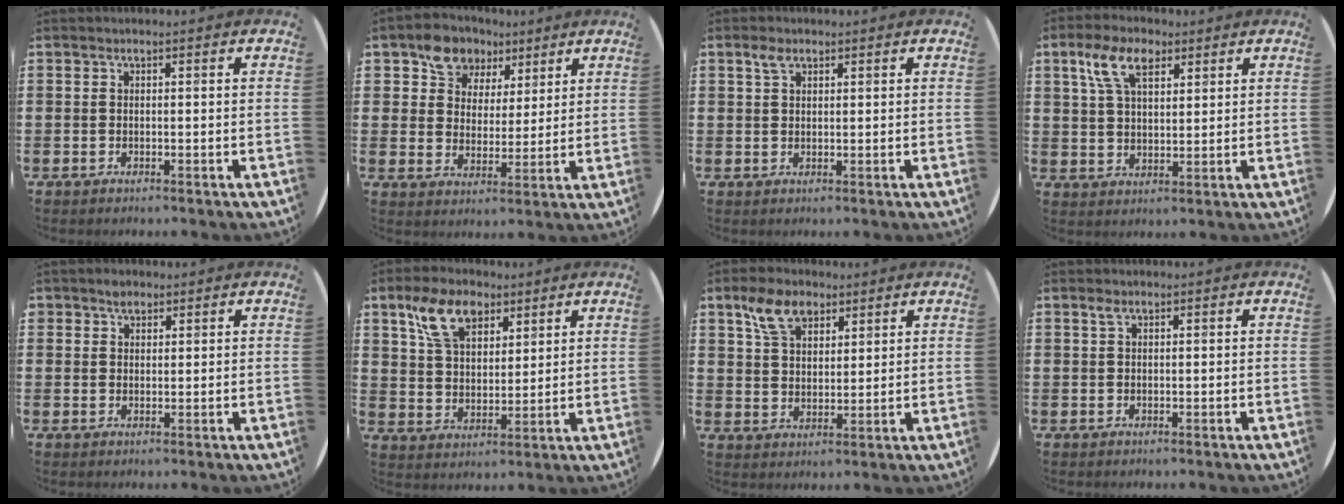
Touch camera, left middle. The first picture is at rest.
{"total": 7.7, "force": [5.5, 5.2, 1.2], "torque": [-0.052, -0.003, 0.103]}
{"total": 1.9, "force": [1.3, 1.1, 0.9], "torque": [-0.014, 0.001, 0.022]}
{"total": 6.8, "force": [4.1, 3.4, 4.2], "torque": [-0.096, 0.013, 0.074]}
{"total": 1.8, "force": [1.5, 1.0, 0.2], "torque": [0.002, 0.000, 0.027]}
{"total": 8.4, "force": [5.6, 4.6, 4.4], "torque": [-0.099, 0.004, 0.104]}
{"total": 6.5, "force": [4.4, 3.6, 3.2], "torque": [-0.070, 0.003, 0.081]}
{"total": 0.9, "force": [0.6, 0.4, 0.6], "torque": [-0.014, 0.004, 0.010]}